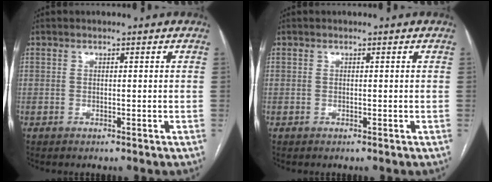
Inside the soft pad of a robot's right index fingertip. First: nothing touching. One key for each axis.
{"total": 0.0}